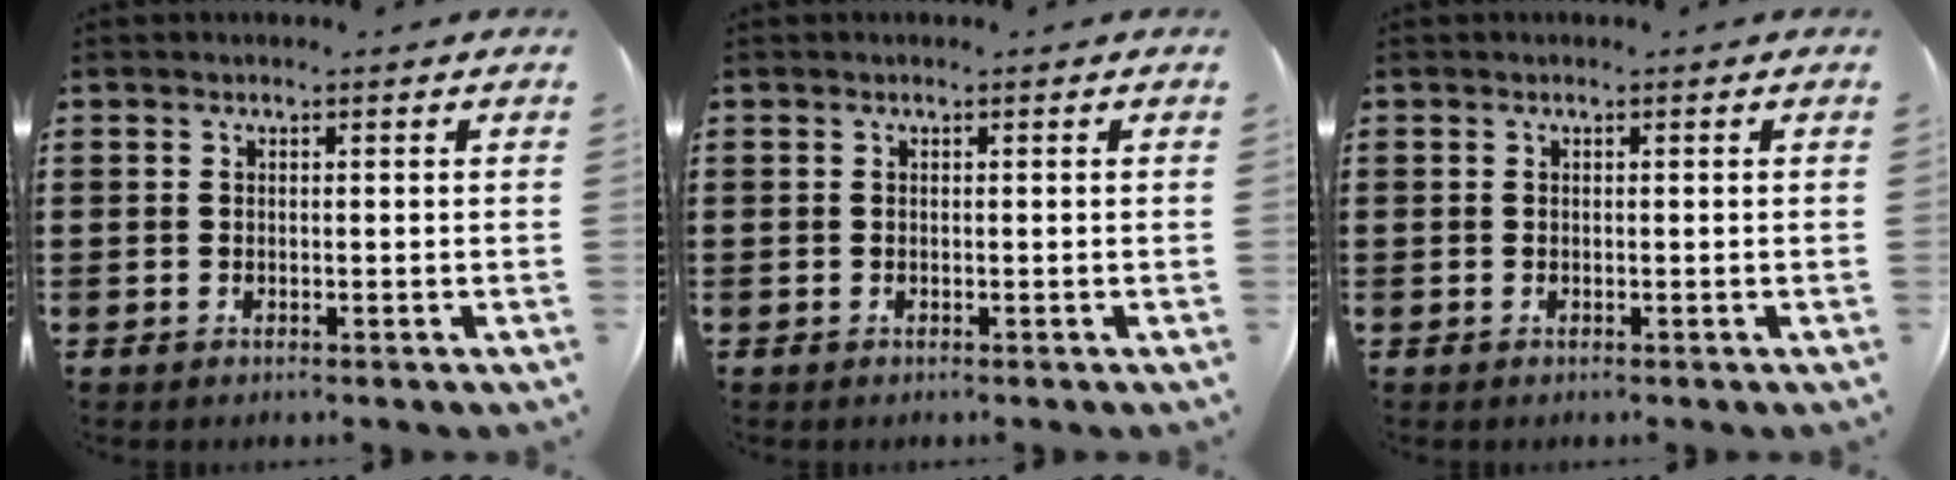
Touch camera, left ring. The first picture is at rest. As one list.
[{"total": 0.0}, {"total": 0.0}]